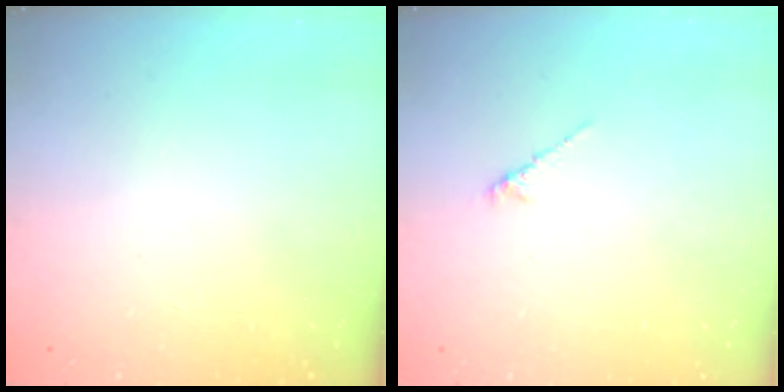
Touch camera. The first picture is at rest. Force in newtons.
{"total": 1.6, "press": 1.5, "slide": 0.5}